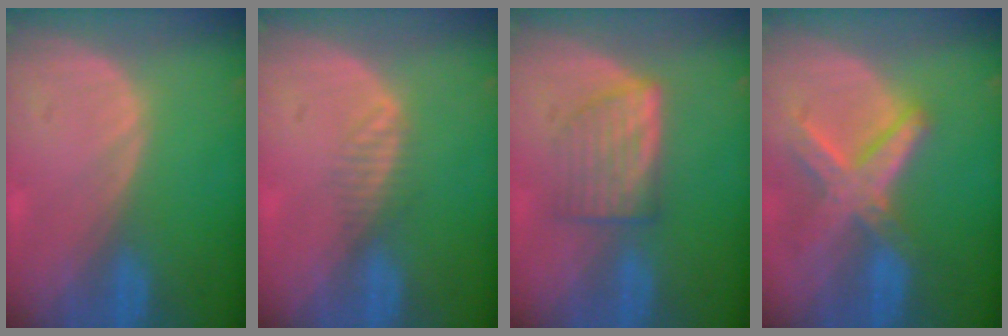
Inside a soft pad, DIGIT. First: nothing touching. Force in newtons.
{"total": 2.0, "press": 1.8, "slide": 0.8}
{"total": 5.6, "press": 5.6, "slide": 0.8}
{"total": 8.3, "press": 7.1, "slide": 4.3}